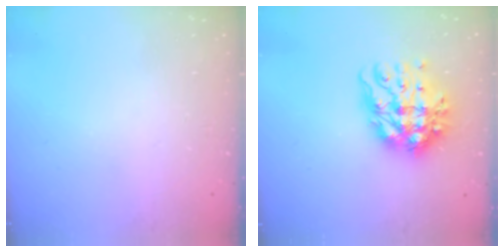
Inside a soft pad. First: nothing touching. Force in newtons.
{"total": 13.6, "press": 13.6, "slide": 1.3}